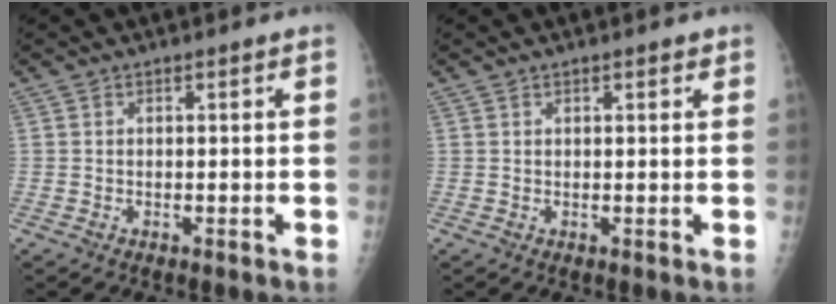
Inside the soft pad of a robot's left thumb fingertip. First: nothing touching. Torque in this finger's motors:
{"motor_torque": [-0.15, -0.08, 0.00, 0.02, -0.06]}